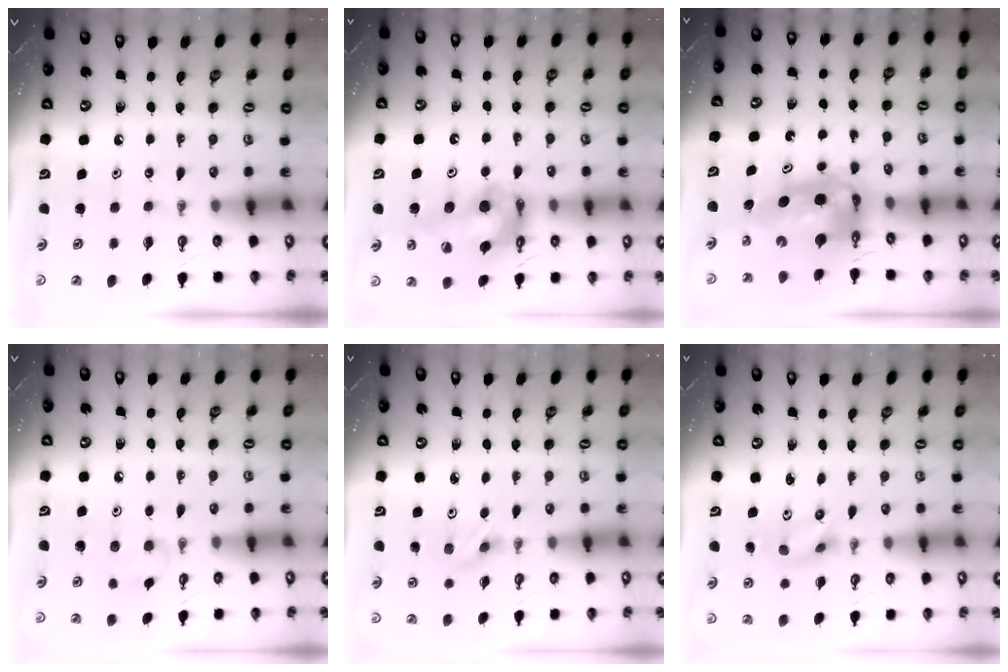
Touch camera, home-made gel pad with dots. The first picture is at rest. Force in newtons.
{"total": 16.5, "press": 16.4, "slide": 1.8}
{"total": 8.8, "press": 8.8, "slide": 0.7}
{"total": 5.5, "press": 5.4, "slide": 1.1}
{"total": 2.1, "press": 2.0, "slide": 0.6}
{"total": 2.9, "press": 1.1, "slide": 2.7}